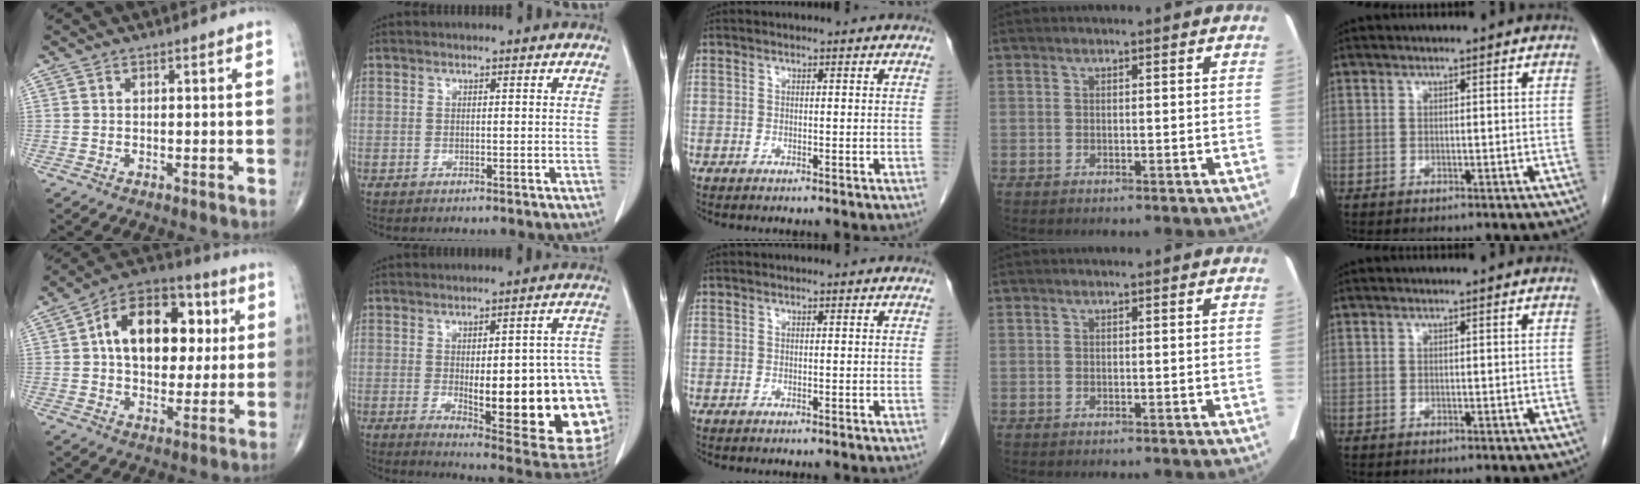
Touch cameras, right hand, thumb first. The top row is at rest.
{"thumb": {"total": 19.0, "force": [3.7, 12.2, 14.1], "torque": [-0.180, 0.017, 0.055]}, "index": {"total": 24.2, "force": [-3.8, 5.6, 23.2], "torque": [-0.212, 0.007, -0.021]}}